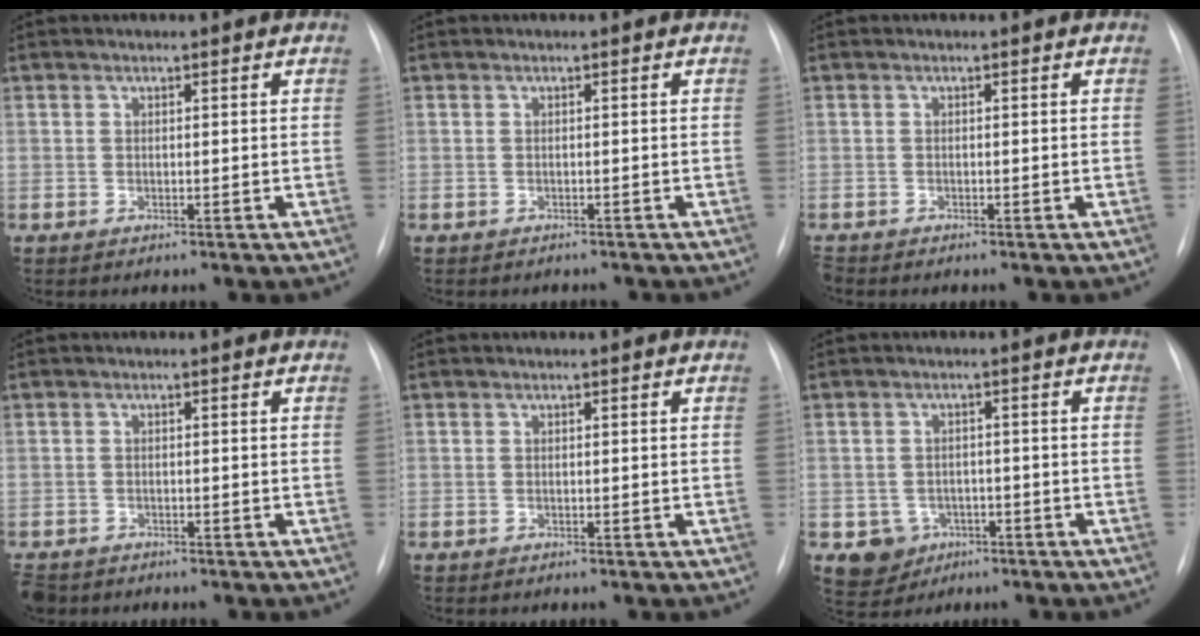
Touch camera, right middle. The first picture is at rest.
{"total": 1.4, "force": [-1.3, 0.6, 0.2], "torque": [-0.008, -0.001, -0.014]}
{"total": 1.0, "force": [-0.9, 0.3, 0.2], "torque": [-0.006, -0.002, -0.013]}
{"total": 5.1, "force": [-3.8, 3.2, 1.4], "torque": [-0.032, -0.004, -0.061]}
{"total": 0.0}
{"total": 4.7, "force": [-2.0, 4.2, 0.8], "torque": [-0.009, 0.009, -0.021]}